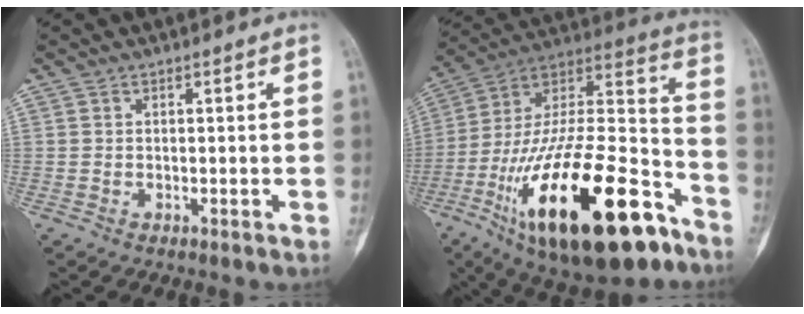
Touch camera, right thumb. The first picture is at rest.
{"total": 35.6, "force": [-17.2, 13.5, 28.1], "torque": [-0.485, 0.059, -0.280]}